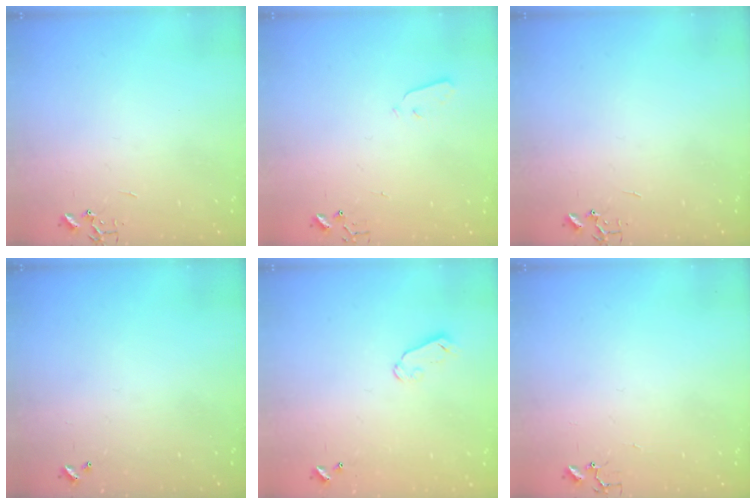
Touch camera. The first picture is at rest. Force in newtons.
{"total": 2.9, "press": 2.9, "slide": 0.4}
{"total": 0.0}
{"total": 0.0}
{"total": 4.1, "press": 4.0, "slide": 0.4}
{"total": 4.1, "press": 4.1, "slide": 0.2}